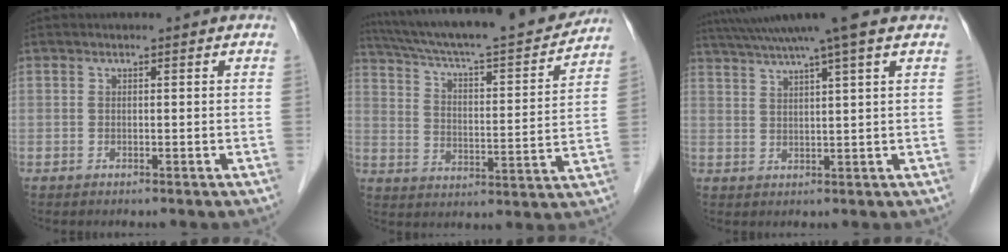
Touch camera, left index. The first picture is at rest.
{"total": 24.1, "force": [21.6, 2.2, 10.4], "torque": [-0.178, -0.013, 0.309]}
{"total": 10.4, "force": [8.4, -1.5, 5.9], "torque": [-0.108, 0.024, 0.119]}